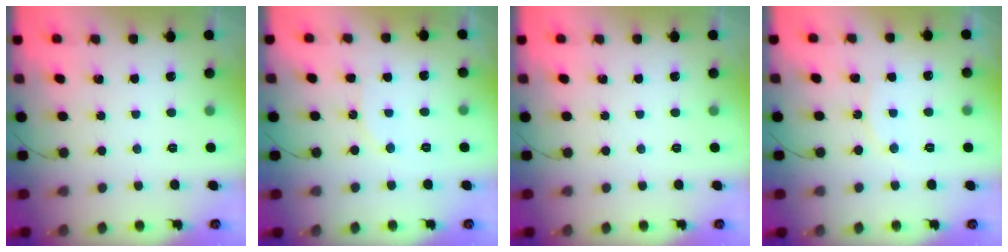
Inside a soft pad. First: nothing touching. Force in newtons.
{"total": 7.8, "press": 7.7, "slide": 0.7}
{"total": 0.0}
{"total": 6.5, "press": 6.5, "slide": 0.7}